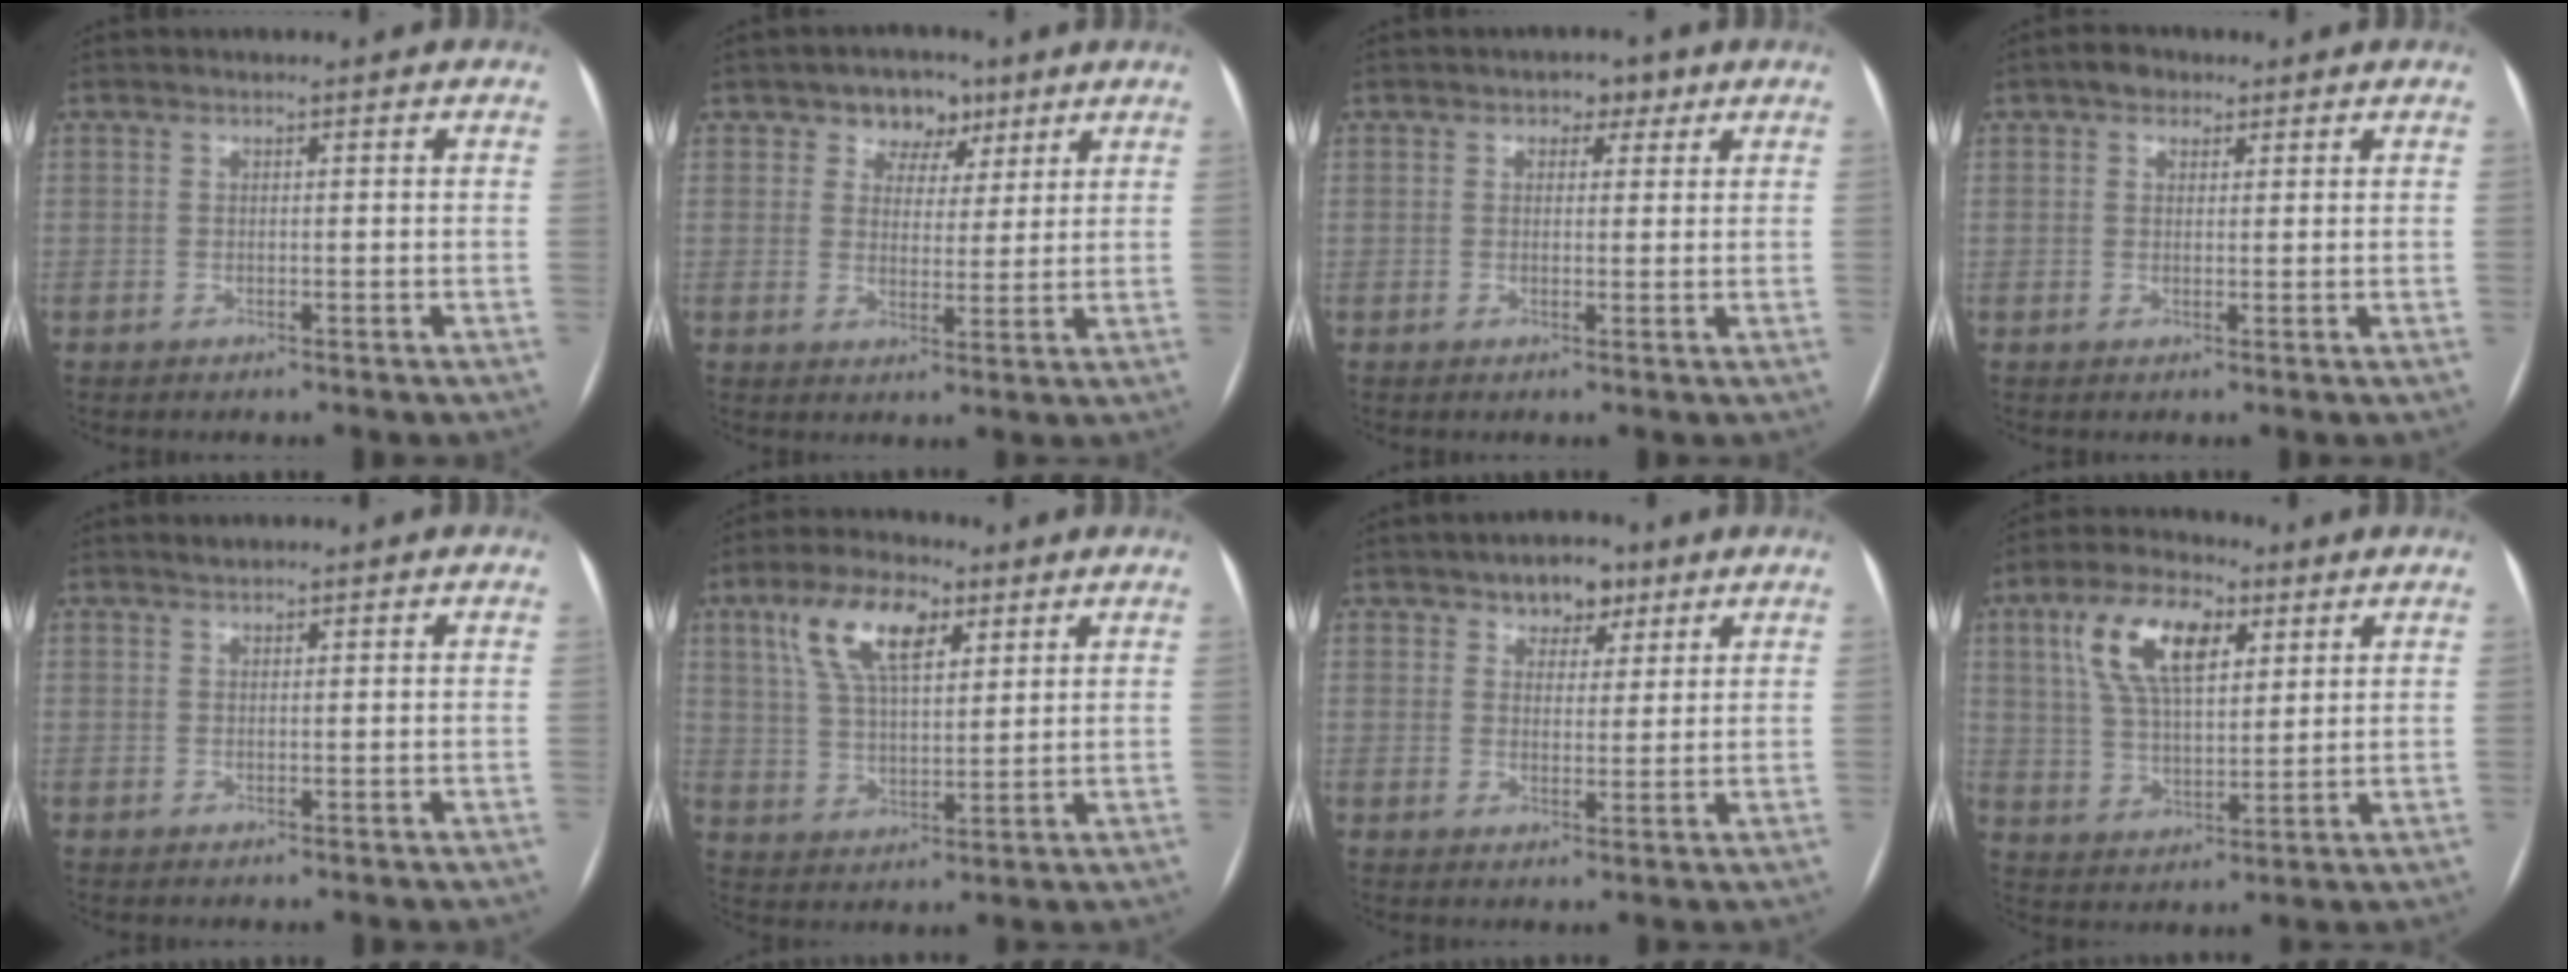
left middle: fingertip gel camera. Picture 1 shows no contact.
{"total": 5.6, "force": [3.3, 4.2, 1.7], "torque": [-0.016, 0.013, 0.050]}
{"total": 2.7, "force": [1.5, 1.8, 1.4], "torque": [-0.015, 0.010, 0.017]}
{"total": 2.6, "force": [1.5, 1.8, 1.1], "torque": [-0.018, 0.009, 0.021]}
{"total": 0.8, "force": [0.7, 0.2, 0.2], "torque": [-0.010, 0.006, 0.016]}
{"total": 10.9, "force": [5.3, 4.5, 8.4], "torque": [-0.169, 0.021, 0.101]}
{"total": 5.1, "force": [3.3, 3.1, 2.4], "torque": [-0.023, 0.008, 0.049]}
{"total": 12.3, "force": [5.2, 5.4, 9.7], "torque": [-0.192, 0.025, 0.097]}